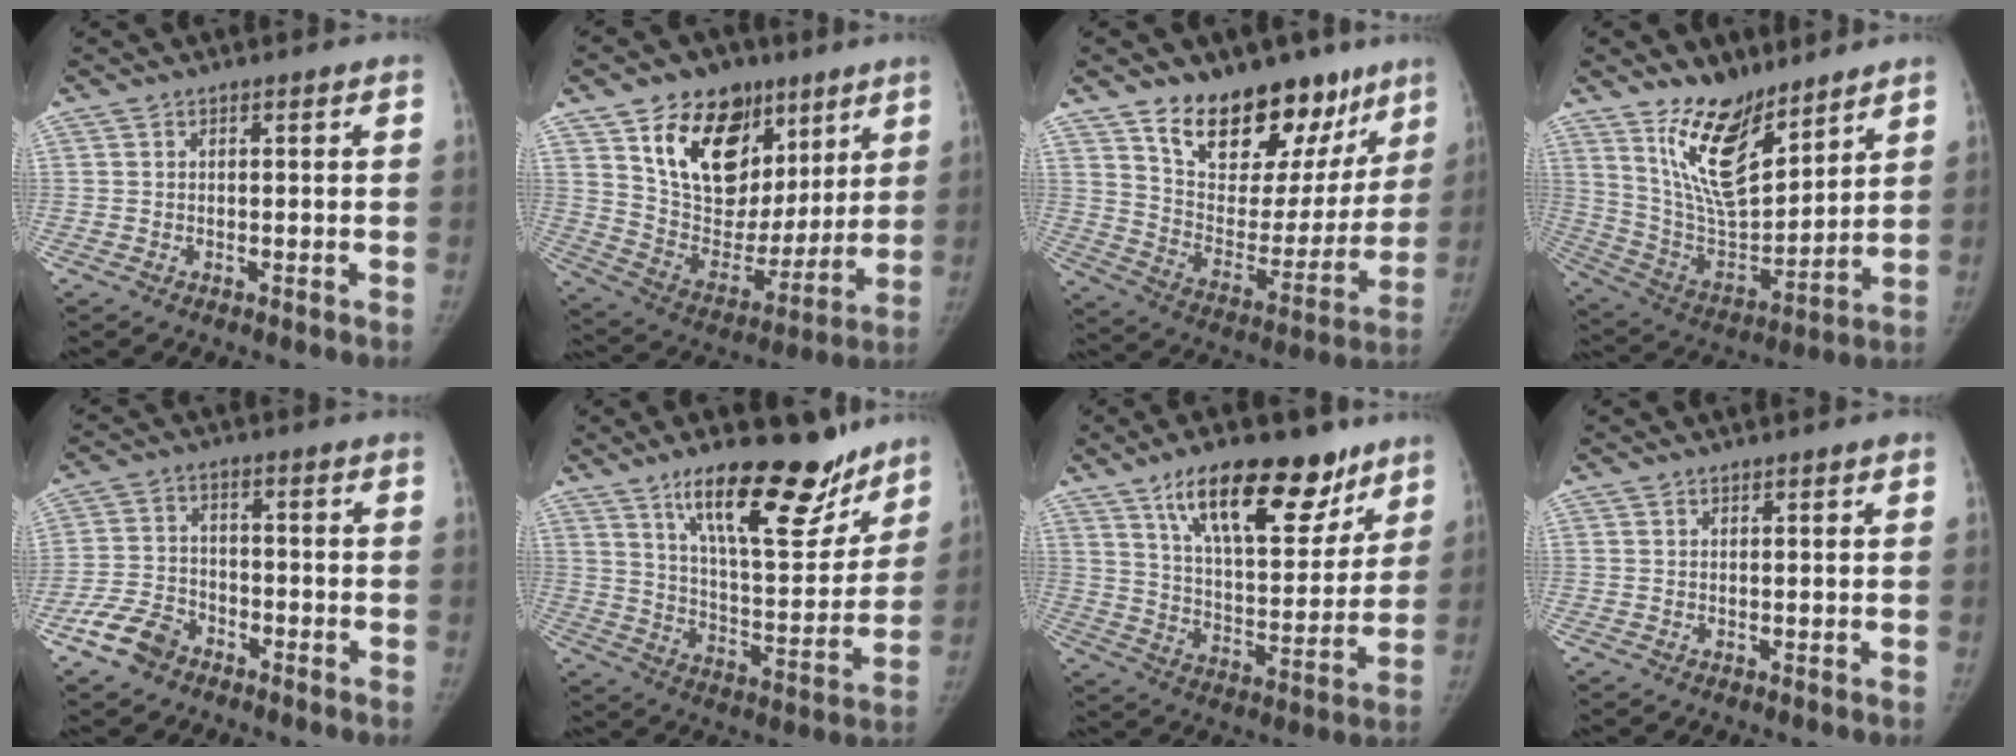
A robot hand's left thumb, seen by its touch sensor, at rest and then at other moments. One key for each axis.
{"total": 22.6, "fx": 11.2, "fy": 15.4, "fz": 12.3, "tx": -0.145, "ty": -0.031, "tz": 0.197}
{"total": 24.1, "fx": 15.9, "fy": 12.9, "fz": 12.6, "tx": -0.130, "ty": -0.077, "tz": 0.252}
{"total": 16.9, "fx": 11.5, "fy": 7.3, "fz": 10.0, "tx": -0.130, "ty": -0.085, "tz": 0.224}
{"total": 7.3, "fx": -4.8, "fy": 4.6, "fz": 3.0, "tx": -0.055, "ty": 0.022, "tz": -0.095}
{"total": 21.9, "fx": 14.8, "fy": 7.5, "fz": 14.2, "tx": -0.161, "ty": -0.084, "tz": 0.234}
{"total": 21.7, "fx": 13.5, "fy": 9.2, "fz": 14.2, "tx": -0.171, "ty": -0.053, "tz": 0.223}
{"total": 0.9, "fx": 0.6, "fy": 0.3, "fz": 0.6, "tx": -0.002, "ty": -0.001, "tz": 0.008}